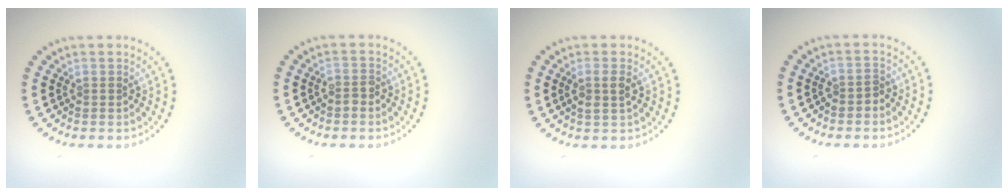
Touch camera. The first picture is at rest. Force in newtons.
{"total": 0.9, "press": 0.8, "slide": 0.5}
{"total": 1.8, "press": 1.7, "slide": 0.6}
{"total": 1.1, "press": 0.9, "slide": 0.5}